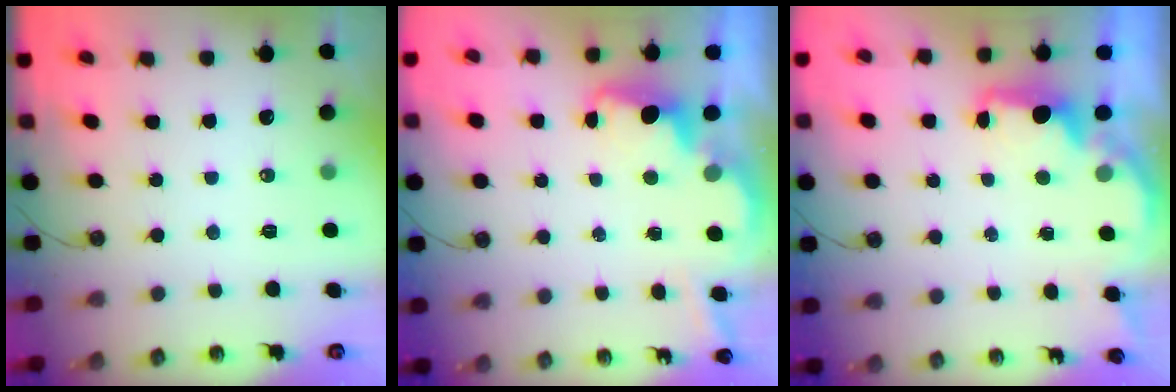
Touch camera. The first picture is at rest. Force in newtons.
{"total": 3.6, "press": 3.5, "slide": 0.7}
{"total": 2.5, "press": 2.3, "slide": 0.8}